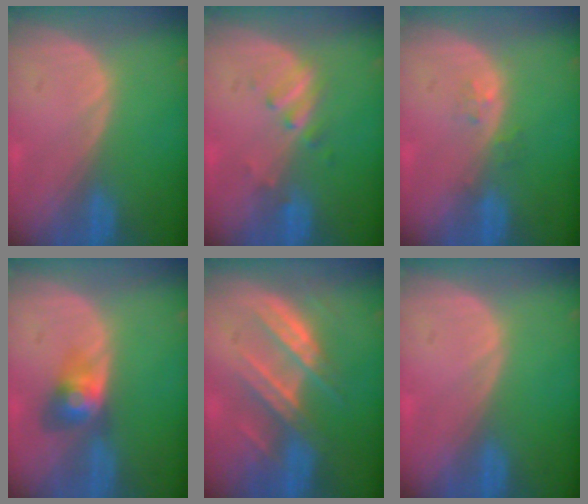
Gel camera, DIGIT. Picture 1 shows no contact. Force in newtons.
{"total": 2.7, "press": 2.7, "slide": 0.5}
{"total": 1.6, "press": 1.6, "slide": 0.1}
{"total": 3.9, "press": 3.9, "slide": 0.2}
{"total": 7.7, "press": 7.2, "slide": 2.5}
{"total": 0.0}